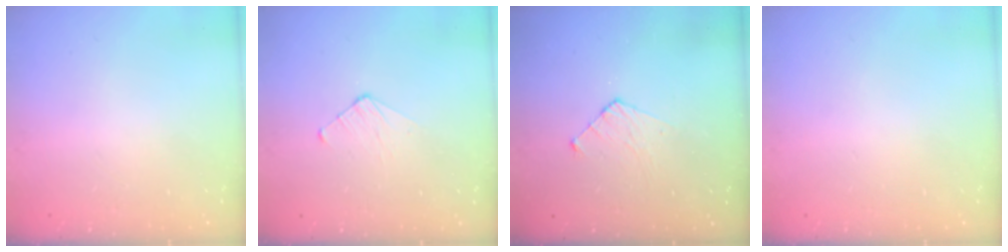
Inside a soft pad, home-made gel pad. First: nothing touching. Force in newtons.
{"total": 2.8, "press": 2.7, "slide": 0.3}
{"total": 6.3, "press": 6.2, "slide": 0.5}
{"total": 0.0}